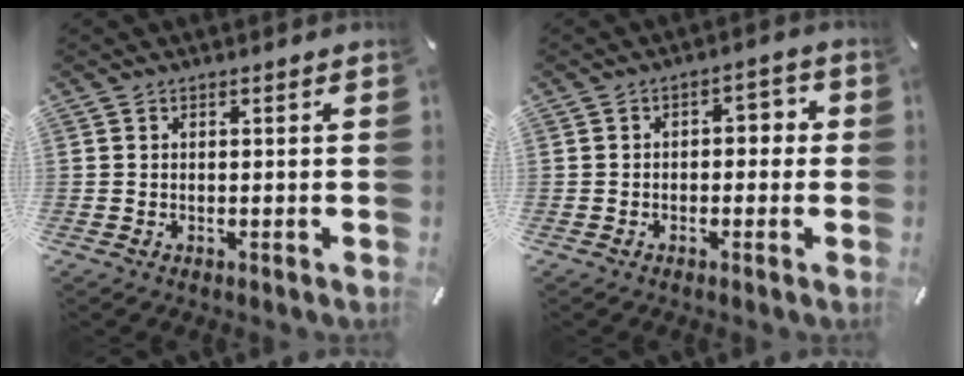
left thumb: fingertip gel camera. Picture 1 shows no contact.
{"total": 3.1, "force": [-1.4, 2.0, 1.9], "torque": [-0.031, 0.014, -0.034]}